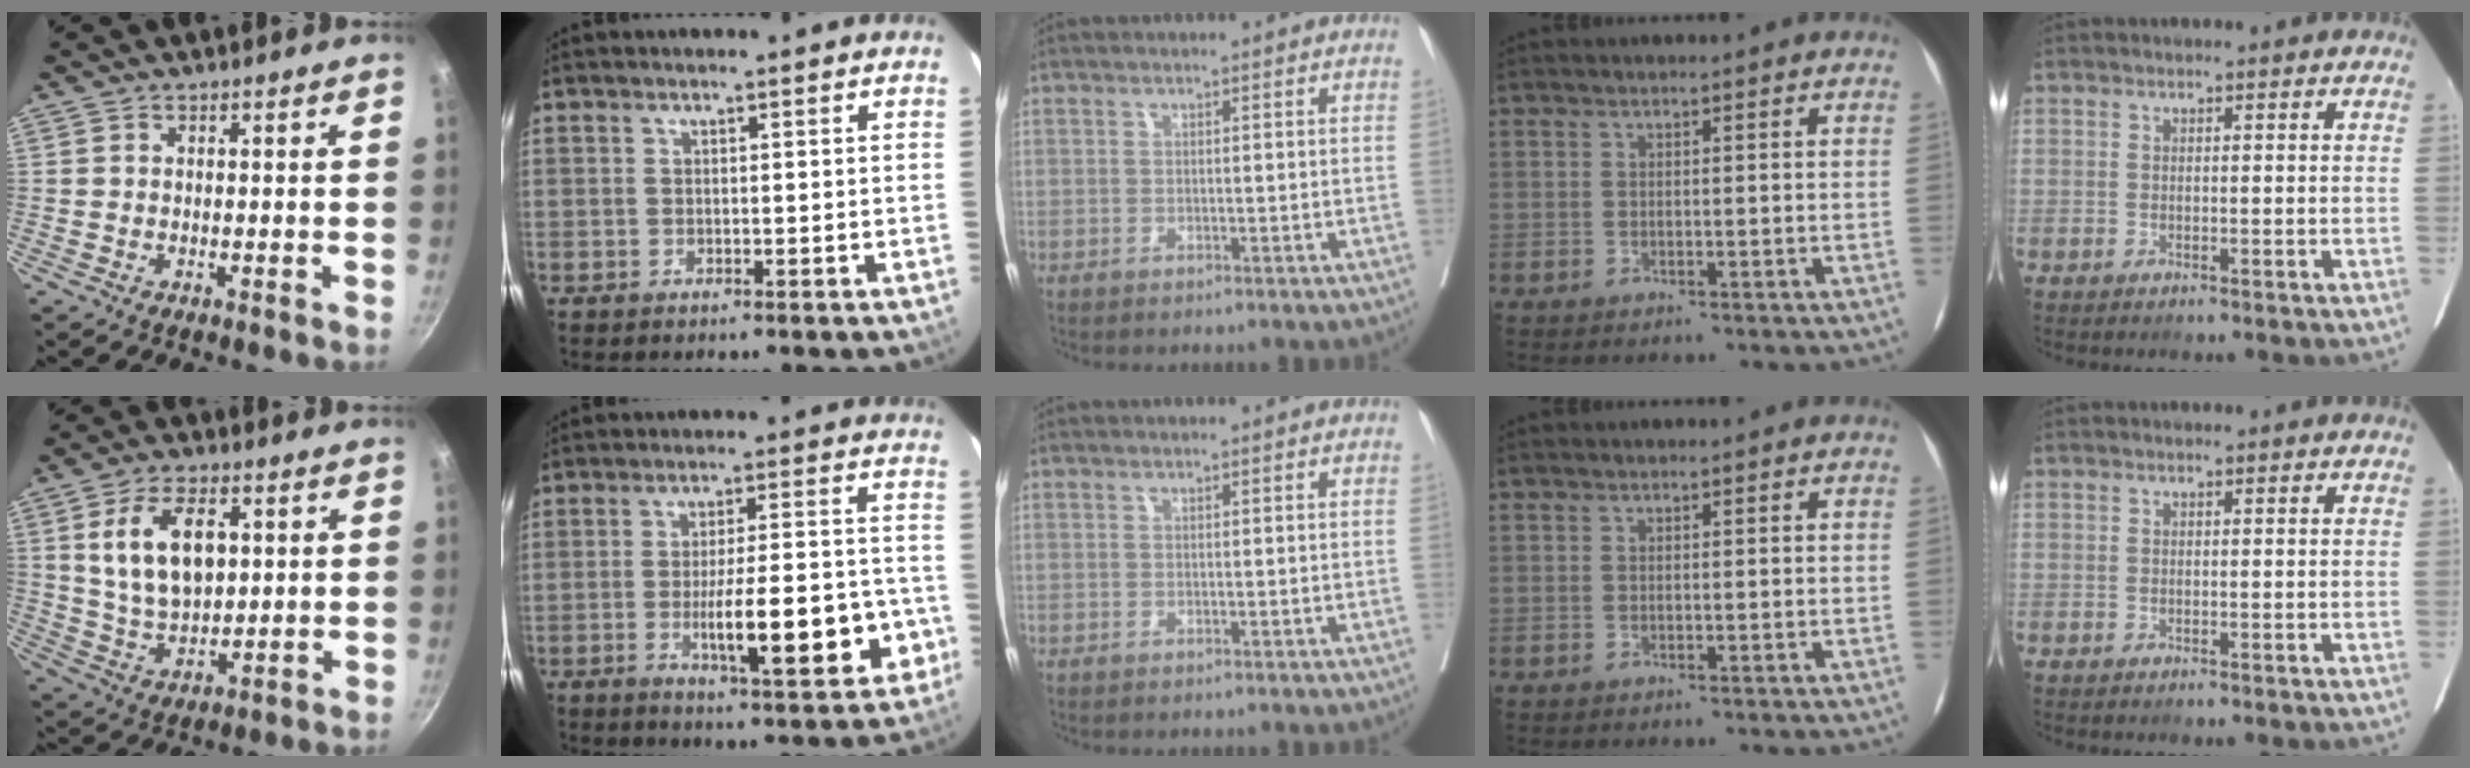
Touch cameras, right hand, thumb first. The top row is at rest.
{"thumb": {"total": 12.8, "force": [3.4, 7.6, 9.8], "torque": [-0.160, -0.012, 0.070]}, "index": {"total": 14.5, "force": [-4.3, 2.8, 13.6], "torque": [-0.196, 0.007, -0.055]}}